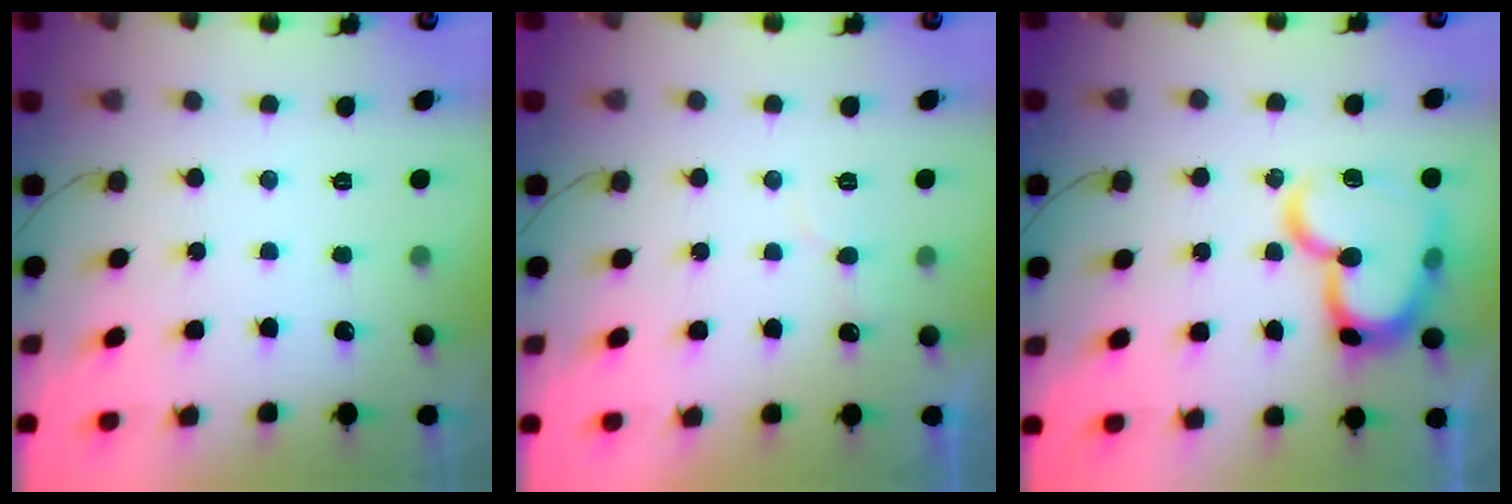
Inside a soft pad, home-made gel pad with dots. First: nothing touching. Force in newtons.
{"total": 4.6, "press": 4.5, "slide": 0.3}
{"total": 20.6, "press": 20.4, "slide": 2.6}